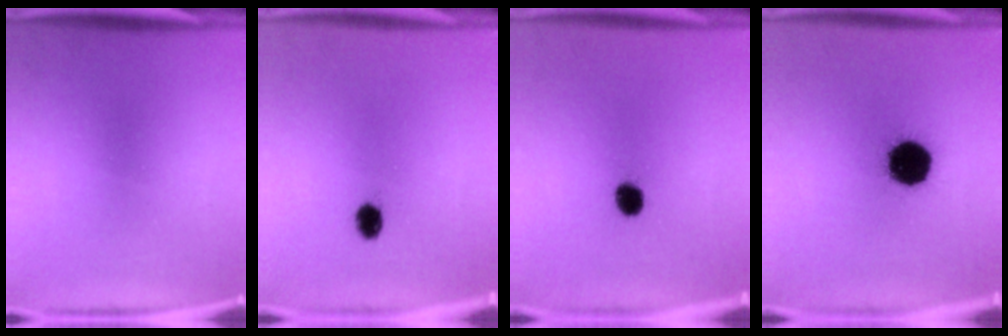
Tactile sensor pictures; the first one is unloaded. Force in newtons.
{"total": 2.9}
{"total": 4.2}
{"total": 16.1}